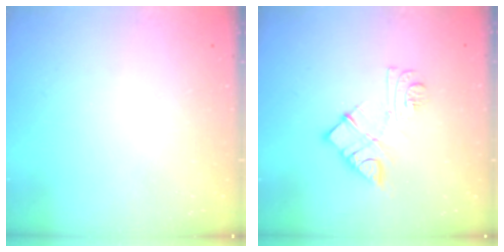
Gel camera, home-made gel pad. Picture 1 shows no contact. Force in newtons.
{"total": 11.1, "press": 11.1, "slide": 0.5}